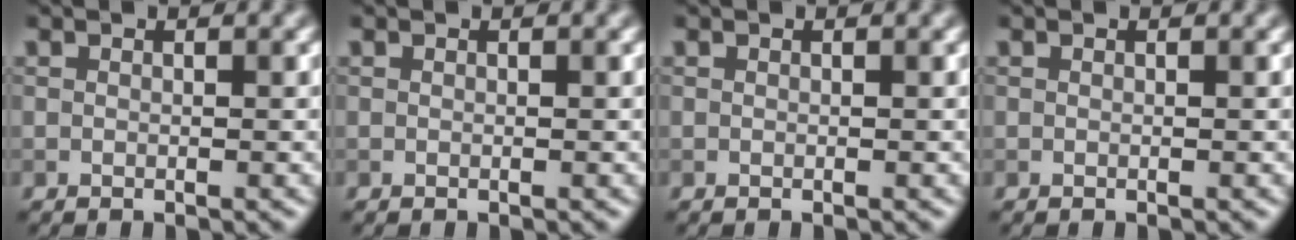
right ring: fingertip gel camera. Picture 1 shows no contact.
{"total": 0.0}
{"total": 0.0}
{"total": 0.0}